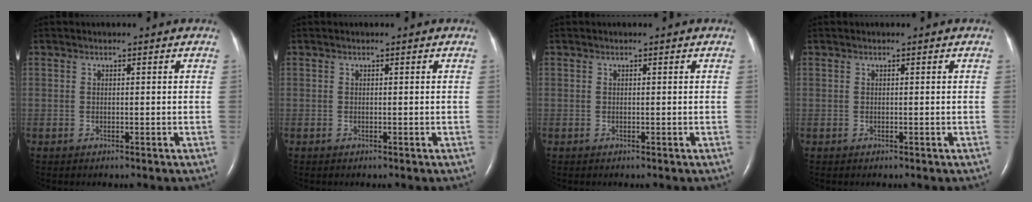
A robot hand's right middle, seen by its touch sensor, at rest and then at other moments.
{"total": 0.0}
{"total": 0.0}
{"total": 0.0}